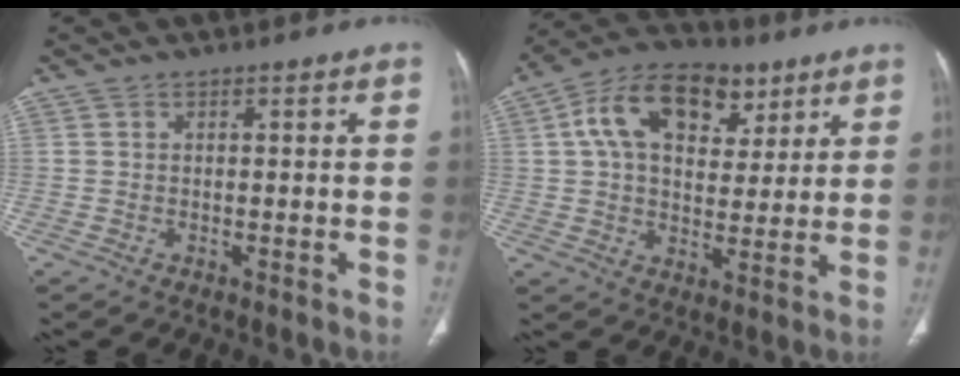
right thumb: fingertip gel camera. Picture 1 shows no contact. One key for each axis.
{"total": 17.1, "fx": 6.9, "fy": 10.9, "fz": 11.3, "tx": -0.158, "ty": 0.000, "tz": 0.110}